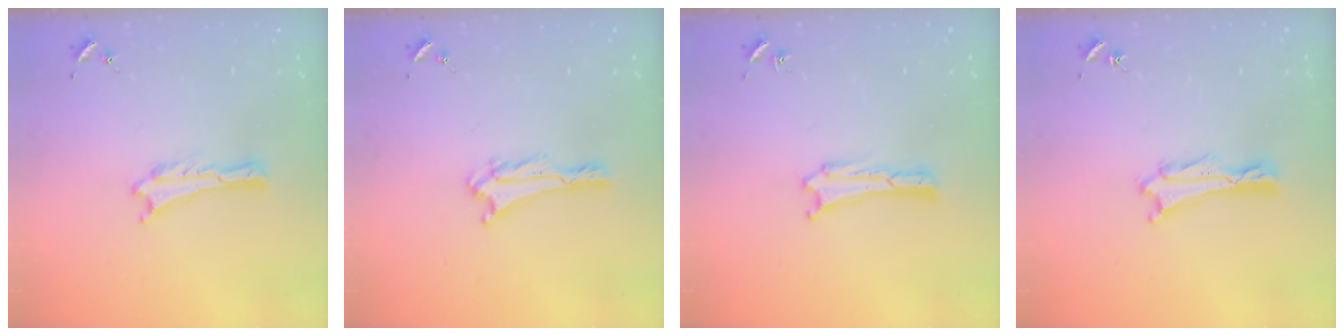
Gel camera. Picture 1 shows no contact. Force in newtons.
{"total": 0.6, "press": 0.6, "slide": 0.1}
{"total": 0.0}
{"total": 1.0, "press": 1.0, "slide": 0.1}